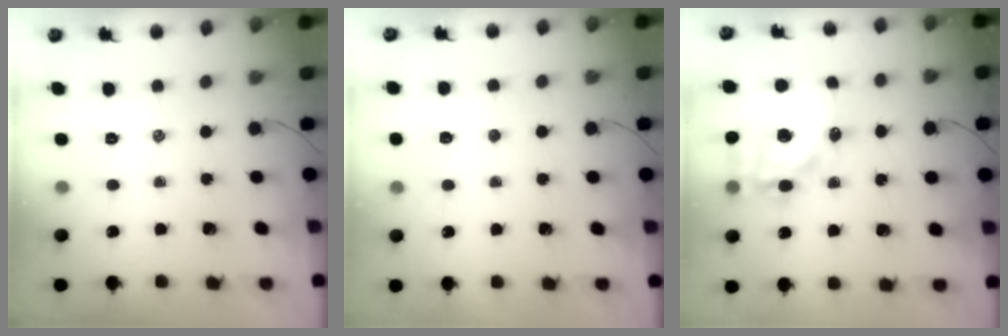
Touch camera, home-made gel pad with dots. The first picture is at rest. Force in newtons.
{"total": 3.1, "press": 2.9, "slide": 0.9}
{"total": 15.7, "press": 15.3, "slide": 3.6}